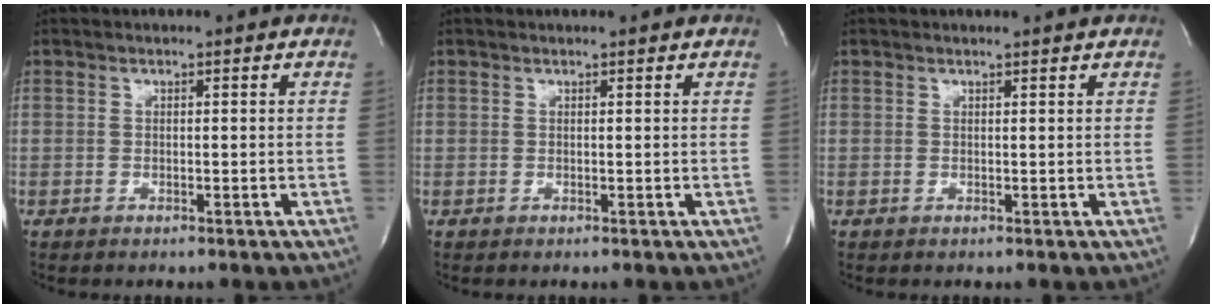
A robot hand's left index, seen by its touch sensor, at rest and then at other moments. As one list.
[{"total": 0.6, "force": [0.6, 0.0, 0.0], "torque": [-0.007, -0.001, 0.004]}, {"total": 0.8, "force": [0.8, -0.2, 0.0], "torque": [-0.011, -0.006, 0.007]}]